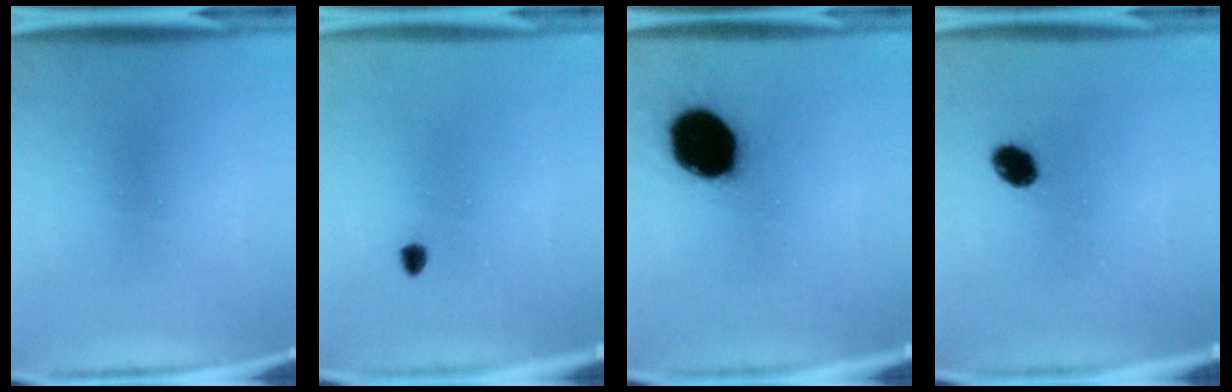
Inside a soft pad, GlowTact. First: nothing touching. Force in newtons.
{"total": 0.9}
{"total": 19.9}
{"total": 4.8}